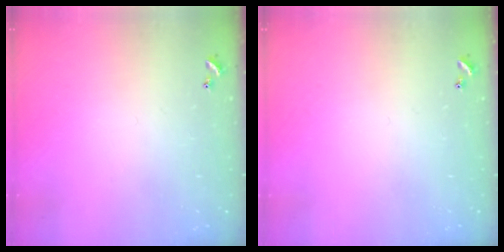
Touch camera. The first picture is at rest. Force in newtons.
{"total": 0.0}